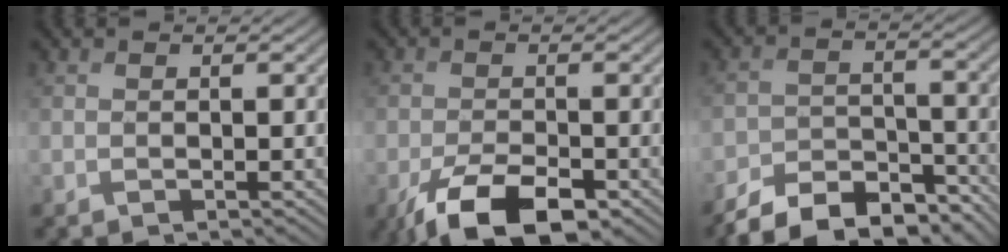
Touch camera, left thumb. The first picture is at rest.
{"total": 8.0, "force": [-4.8, 3.7, 5.2], "torque": [-0.086, -0.010, -0.085]}
{"total": 10.9, "force": [-9.5, 4.3, 3.3], "torque": [-0.050, -0.022, -0.152]}